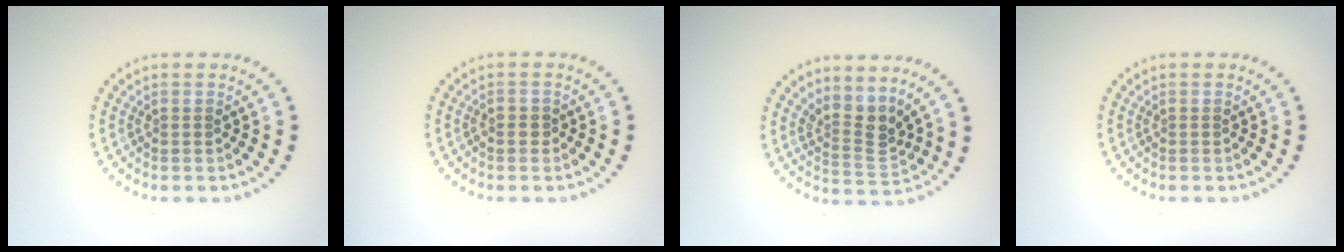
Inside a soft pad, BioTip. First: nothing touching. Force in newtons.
{"total": 0.5, "press": 0.4, "slide": 0.3}
{"total": 3.0, "press": 2.1, "slide": 2.2}
{"total": 0.0}